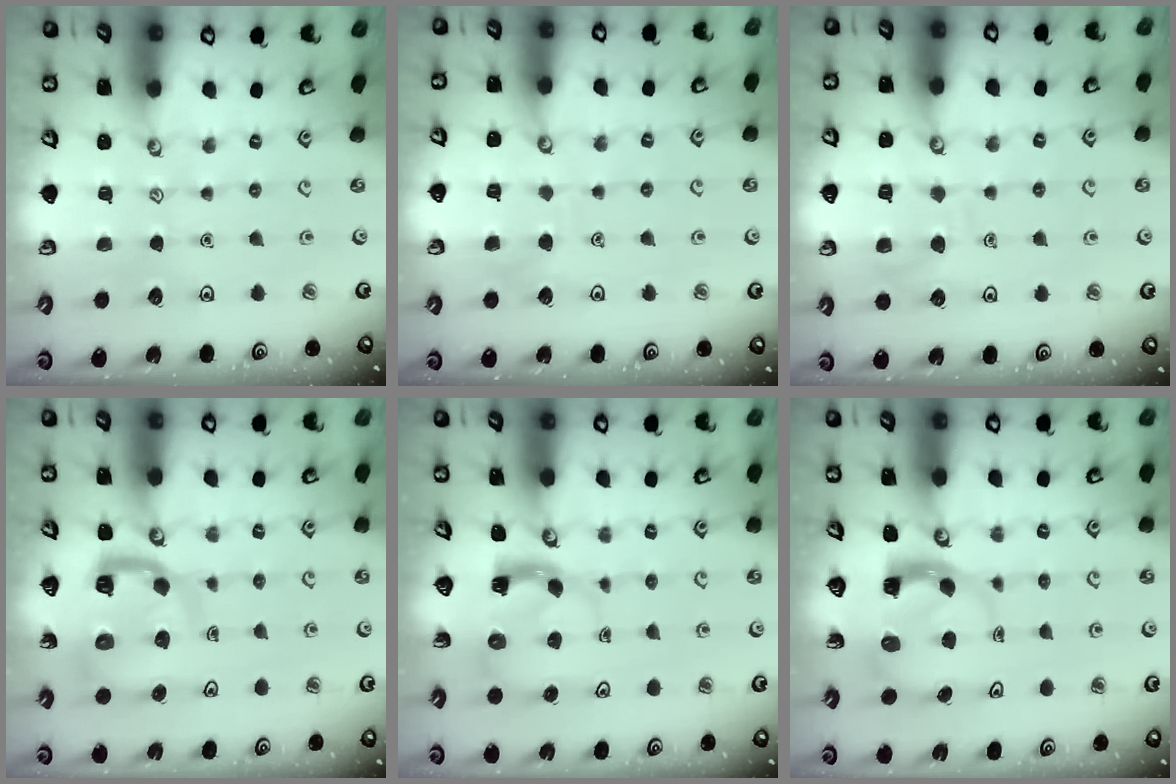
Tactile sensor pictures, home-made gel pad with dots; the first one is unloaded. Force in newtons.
{"total": 4.5, "press": 4.5, "slide": 0.6}
{"total": 7.7, "press": 7.6, "slide": 0.7}
{"total": 9.1, "press": 9.0, "slide": 1.1}
{"total": 4.0, "press": 3.9, "slide": 0.7}
{"total": 3.6, "press": 3.6, "slide": 0.5}